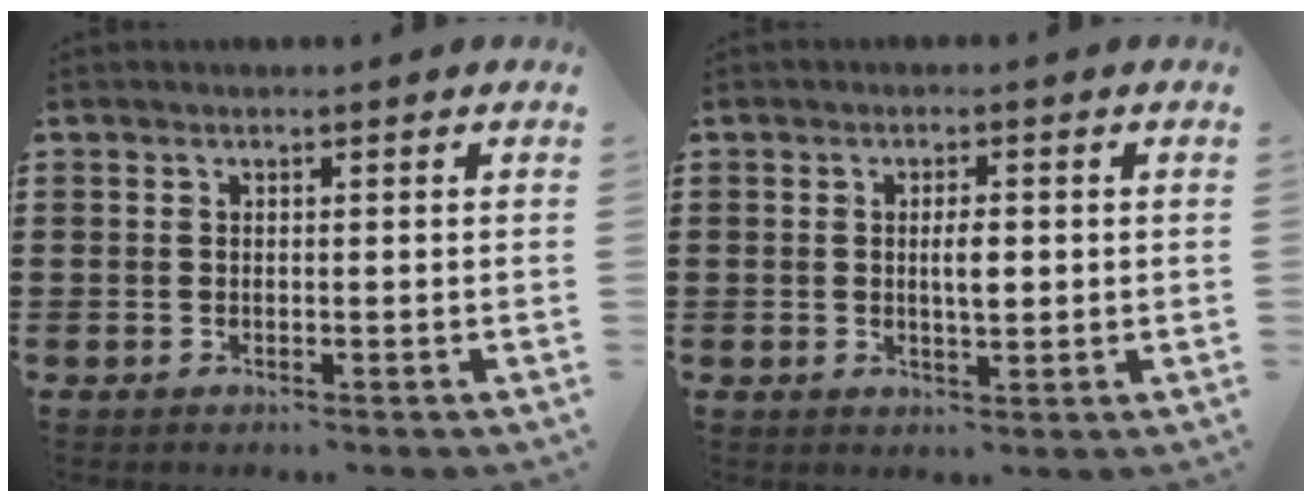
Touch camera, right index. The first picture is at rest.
{"total": 3.3, "force": [0.1, 0.9, 3.1], "torque": [-0.052, -0.003, -0.001]}